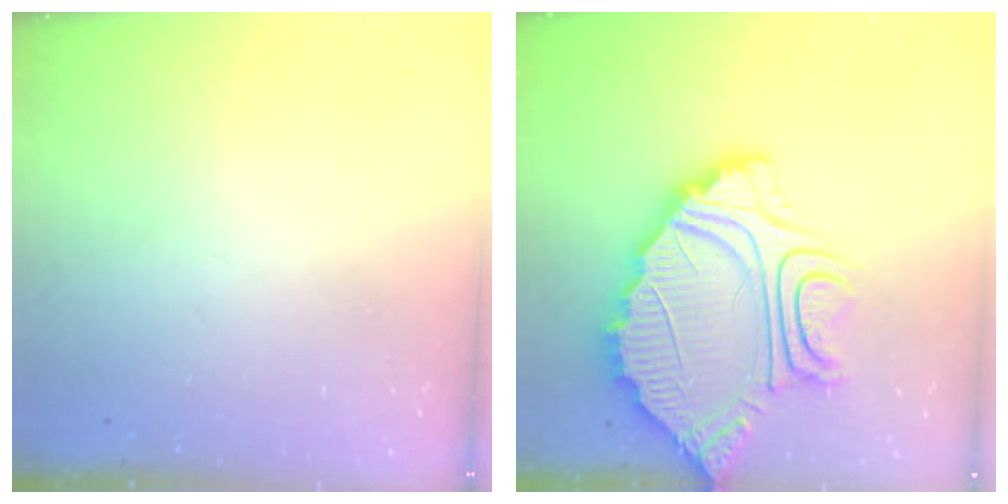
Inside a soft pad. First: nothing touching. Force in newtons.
{"total": 17.4, "press": 17.3, "slide": 1.4}